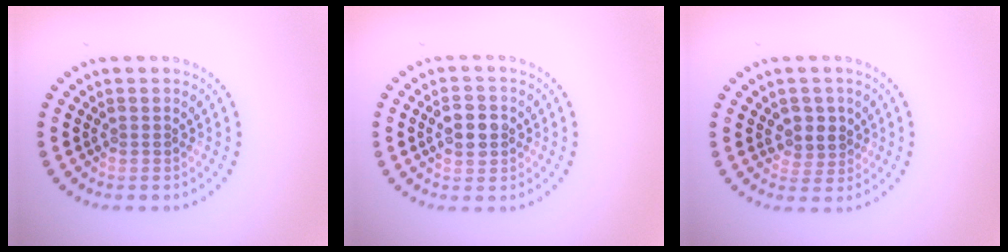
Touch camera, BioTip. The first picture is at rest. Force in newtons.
{"total": 3.4, "press": 3.4, "slide": 0.2}
{"total": 2.3, "press": 2.0, "slide": 1.1}